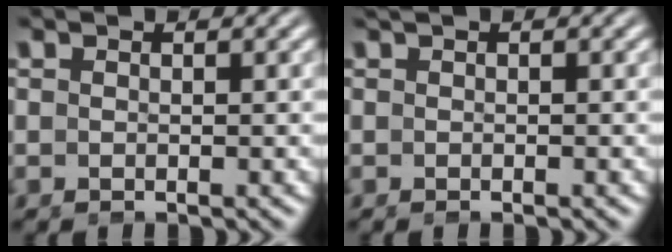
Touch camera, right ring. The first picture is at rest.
{"total": 0.6, "force": [-0.1, -0.2, 0.6], "torque": [-0.009, 0.005, -0.004]}